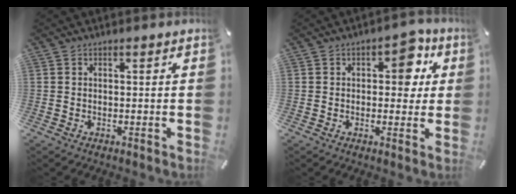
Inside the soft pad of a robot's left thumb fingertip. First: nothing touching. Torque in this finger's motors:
{"motor_torque": [-0.24, 0.48, 0.76, 0.03, 0.16]}